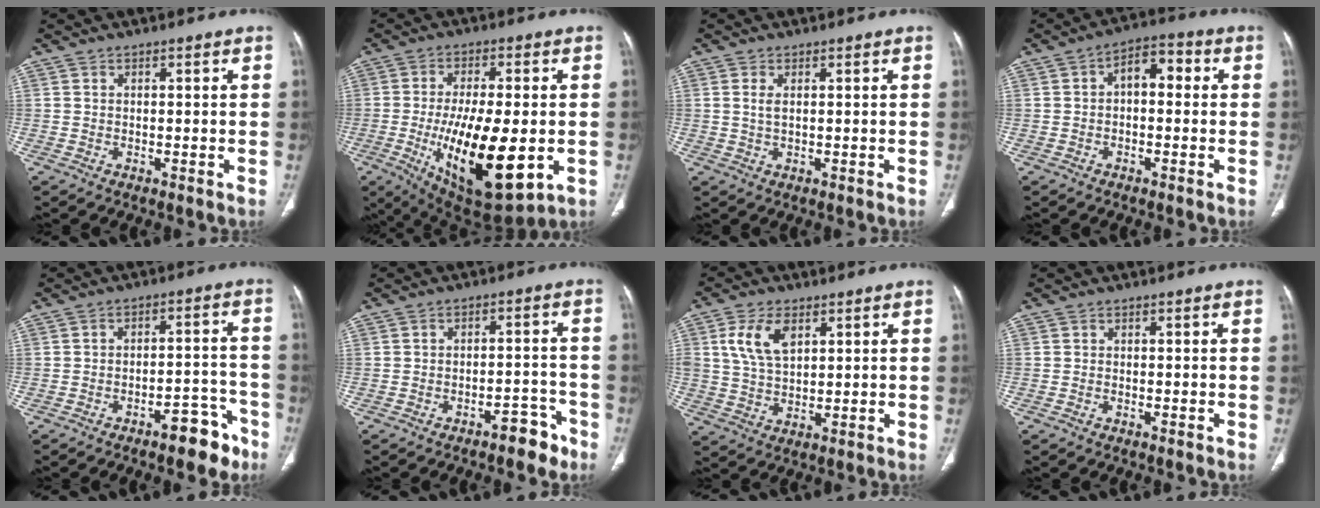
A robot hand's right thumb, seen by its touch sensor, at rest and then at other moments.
{"total": 20.4, "force": [-4.1, 8.0, 18.4], "torque": [-0.317, -0.021, -0.046]}
{"total": 1.9, "force": [0.5, 0.8, 1.6], "torque": [-0.039, 0.002, 0.015]}
{"total": 6.3, "force": [0.4, 3.8, 5.0], "torque": [-0.055, 0.025, -0.007]}
{"total": 8.3, "force": [-5.5, 3.5, 5.2], "torque": [-0.050, 0.050, -0.072]}
{"total": 5.7, "force": [-3.9, 2.6, 3.2], "torque": [-0.028, 0.042, -0.049]}
{"total": 8.3, "force": [3.2, 4.7, 6.1], "torque": [-0.115, -0.007, 0.065]}
{"total": 0.0}